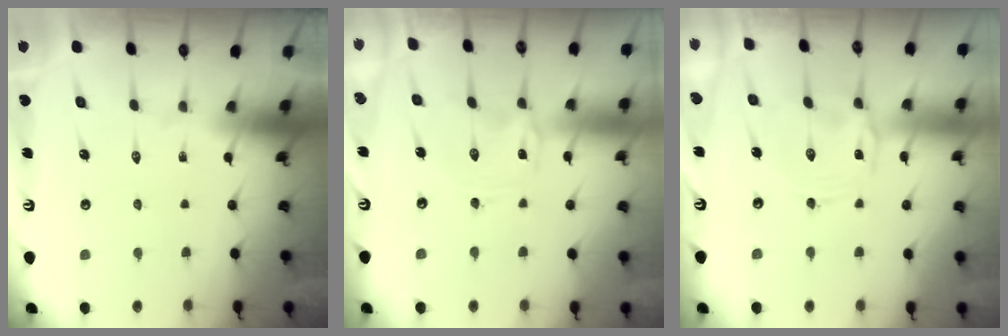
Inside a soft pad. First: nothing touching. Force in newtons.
{"total": 0.6, "press": 0.6, "slide": 0.2}
{"total": 2.0, "press": 1.9, "slide": 0.5}